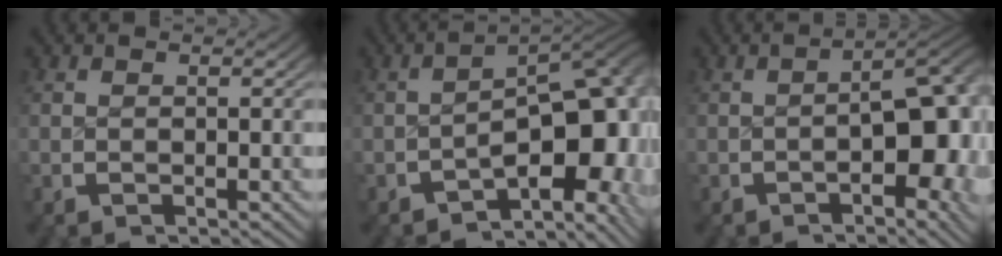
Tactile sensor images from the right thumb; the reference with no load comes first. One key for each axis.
{"total": 13.4, "fx": -2.4, "fy": 7.5, "fz": 10.8, "tx": -0.145, "ty": -0.040, "tz": -0.022}
{"total": 8.6, "fx": -0.6, "fy": 4.0, "fz": 7.5, "tx": -0.090, "ty": -0.004, "tz": -0.013}